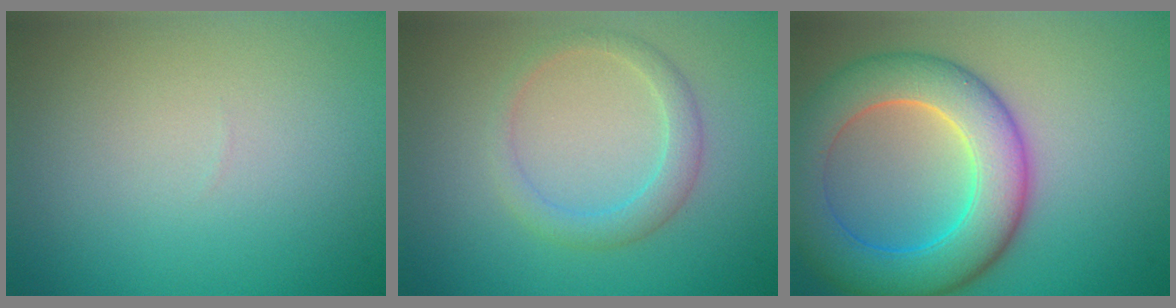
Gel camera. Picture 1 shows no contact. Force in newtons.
{"total": 2.3, "press": 2.3, "slide": 0.1}
{"total": 8.7, "press": 8.7, "slide": 0.1}